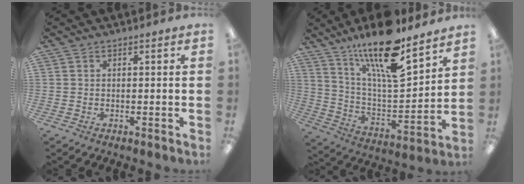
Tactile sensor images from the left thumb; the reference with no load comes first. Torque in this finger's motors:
{"motor_torque": [0.82, 0.20, 1.73, -1.05, 0.14]}